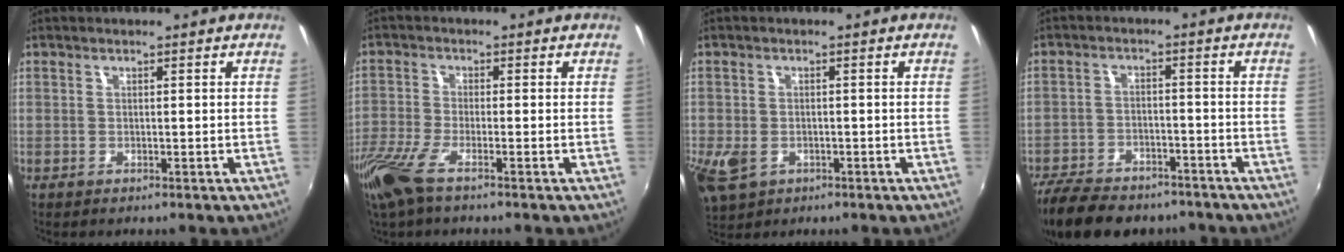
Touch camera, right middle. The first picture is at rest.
{"total": 8.1, "force": [-5.4, 1.7, 5.7], "torque": [-0.143, -0.028, -0.112]}
{"total": 7.6, "force": [-2.7, 5.3, 4.7], "torque": [-0.109, -0.022, -0.045]}
{"total": 16.1, "force": [-12.7, 6.7, 7.3], "torque": [-0.171, -0.018, -0.198]}